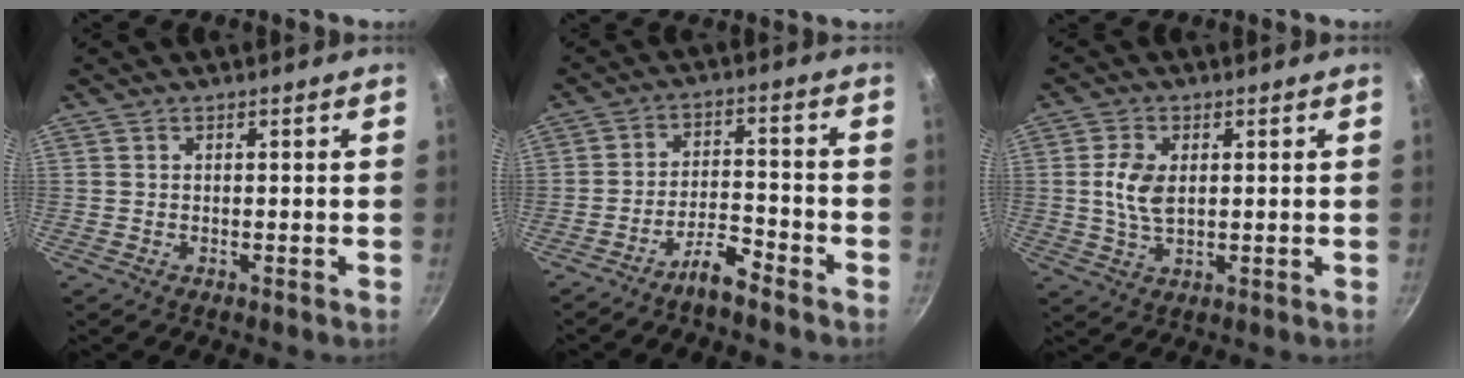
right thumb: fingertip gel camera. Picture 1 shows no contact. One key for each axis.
{"total": 5.7, "fx": -4.7, "fy": 1.3, "fz": 3.0, "tx": -0.058, "ty": 0.041, "tz": -0.082}
{"total": 6.3, "fx": 0.8, "fy": 3.7, "fz": 5.1, "tx": -0.097, "ty": -0.001, "tz": 0.015}